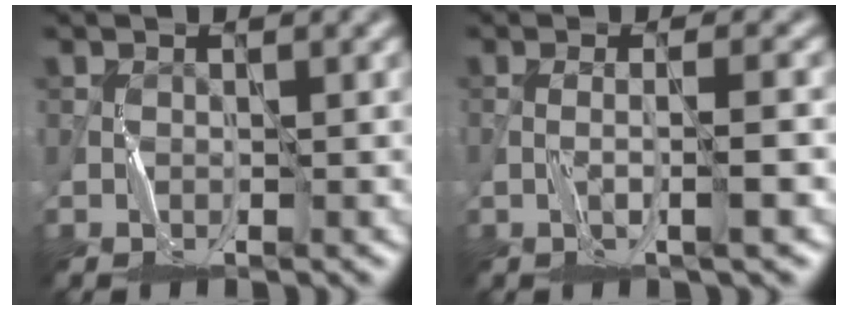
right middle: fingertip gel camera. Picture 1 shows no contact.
{"total": 2.1, "force": [-0.4, -0.1, 2.0], "torque": [-0.024, 0.004, -0.012]}